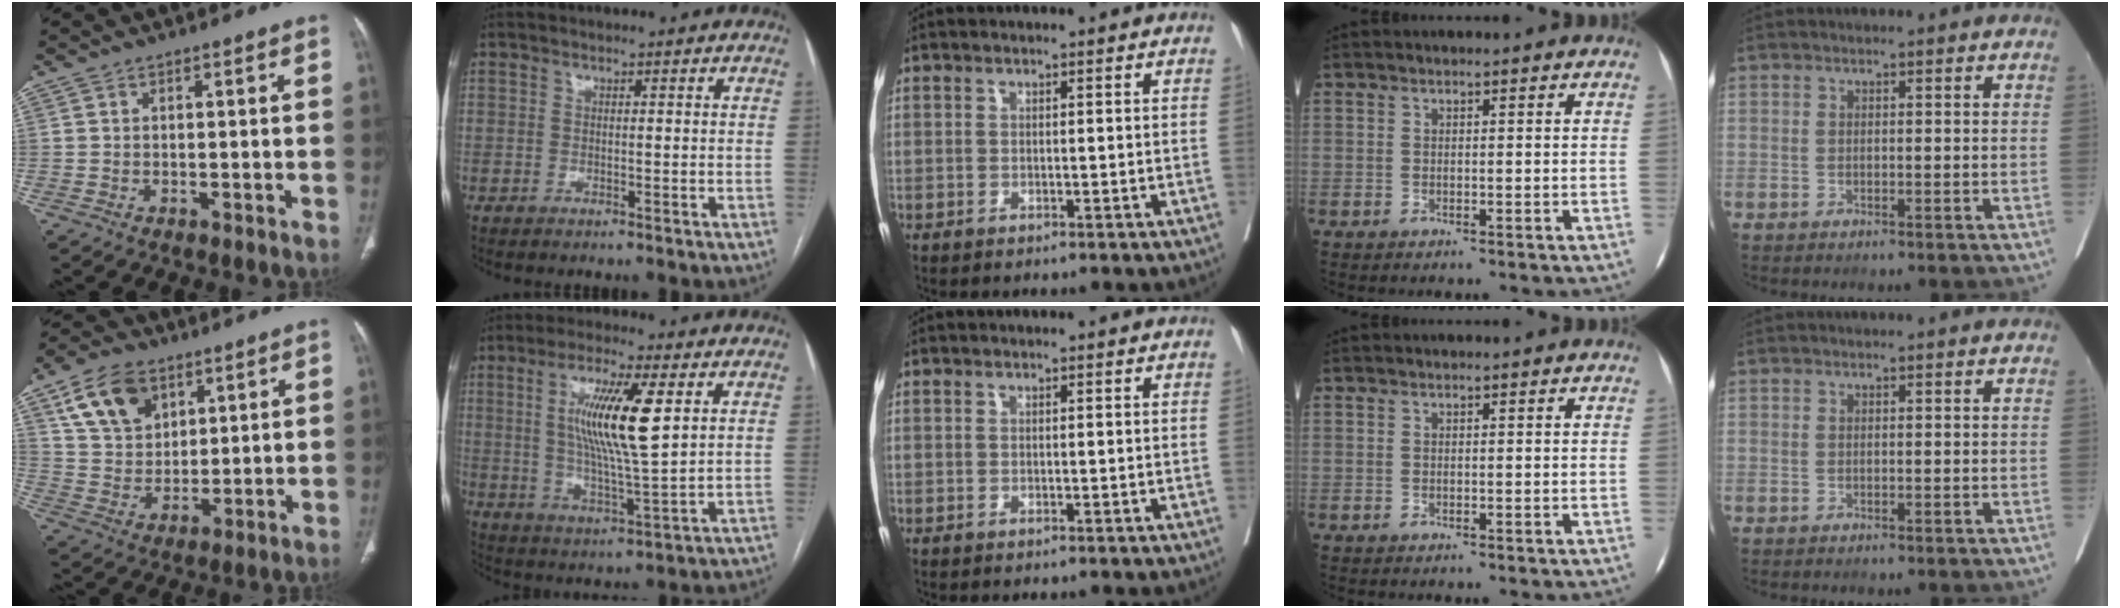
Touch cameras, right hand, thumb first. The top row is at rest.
{"thumb": {"total": 12.3, "force": [6.2, 8.3, 6.6], "torque": [-0.093, -0.019, 0.122]}, "index": {"total": 12.0, "force": [3.1, 1.0, 11.6], "torque": [-0.220, -0.003, 0.055]}}